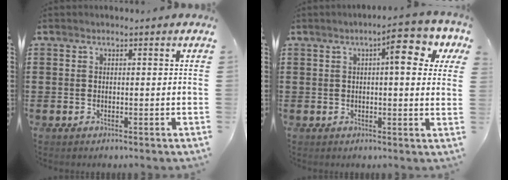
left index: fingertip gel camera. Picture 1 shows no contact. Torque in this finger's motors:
{"motor_torque": [1.20, -0.80, 0.92, 0.12]}